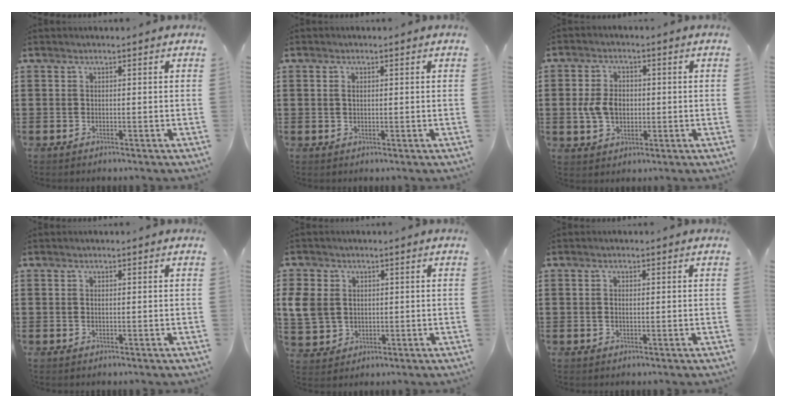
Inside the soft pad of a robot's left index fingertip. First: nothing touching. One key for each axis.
{"total": 1.3, "fx": 0.3, "fy": 0.7, "fz": 1.0, "tx": -0.022, "ty": 0.006, "tz": 0.005}
{"total": 5.2, "fx": -0.2, "fy": 3.7, "fz": 3.7, "tx": -0.090, "ty": 0.006, "tz": -0.009}
{"total": 0.0}
{"total": 5.3, "fx": 0.8, "fy": 4.7, "fz": 2.5, "tx": -0.091, "ty": 0.004, "tz": 0.008}
{"total": 1.1, "fx": 0.0, "fy": 0.5, "fz": 1.0, "tx": -0.020, "ty": 0.003, "tz": 0.000}